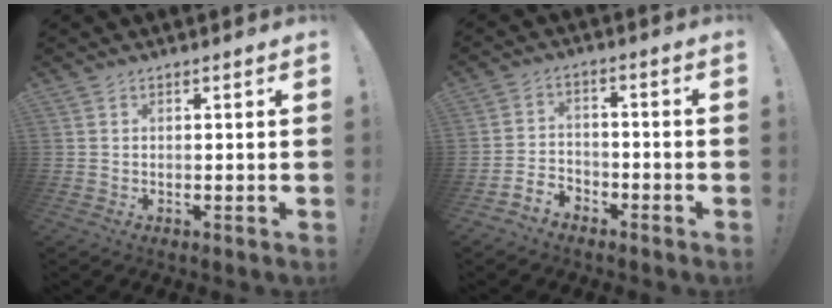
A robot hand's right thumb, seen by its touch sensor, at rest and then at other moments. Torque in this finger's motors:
{"motor_torque": [0.59, -0.58, 0.00, -0.06, 0.00]}